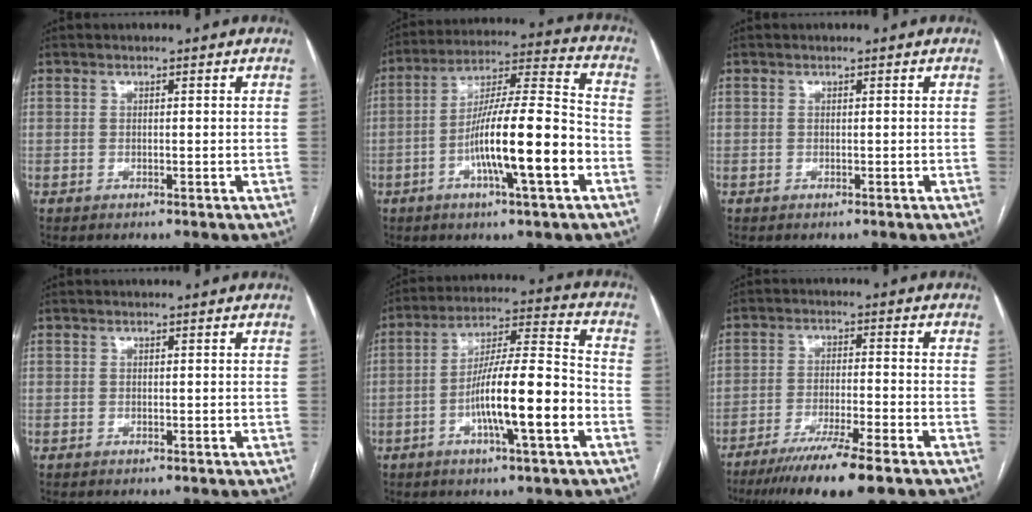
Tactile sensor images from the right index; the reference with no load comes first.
{"total": 16.0, "force": [-5.1, 1.1, 15.2], "torque": [-0.263, 0.005, -0.085]}
{"total": 0.0}
{"total": 0.0}
{"total": 14.1, "force": [-4.6, 1.1, 13.3], "torque": [-0.231, 0.008, -0.077]}
{"total": 12.2, "force": [-9.1, 0.1, 8.1], "torque": [-0.125, -0.031, -0.145]}